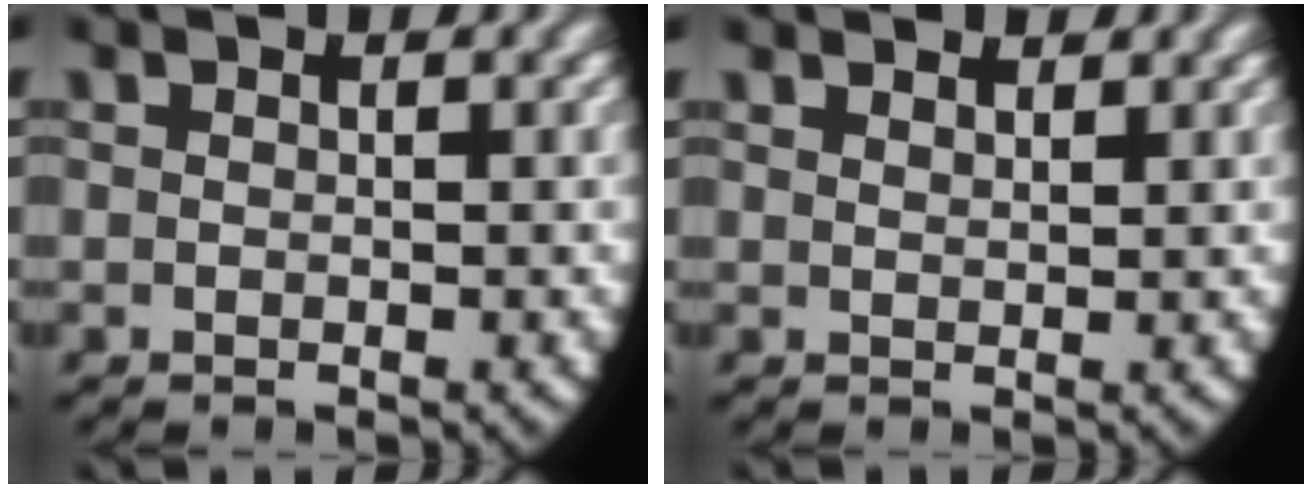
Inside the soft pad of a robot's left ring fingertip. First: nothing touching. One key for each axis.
{"total": 1.8, "fx": 1.7, "fy": -0.5, "fz": 0.0, "tx": 0.002, "ty": -0.007, "tz": 0.035}